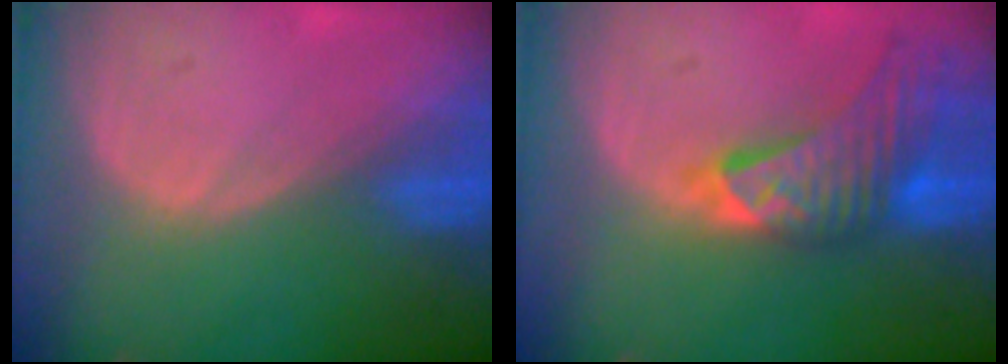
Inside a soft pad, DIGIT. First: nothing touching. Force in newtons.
{"total": 9.1, "press": 8.3, "slide": 3.8}